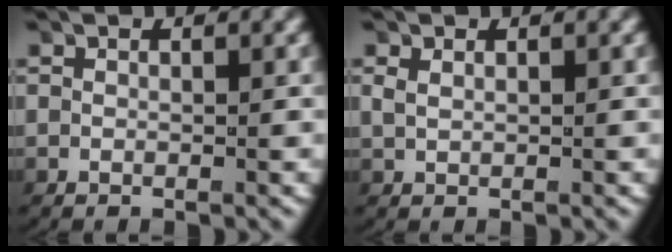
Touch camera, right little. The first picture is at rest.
{"total": 0.9, "force": [0.4, 0.6, 0.6], "torque": [-0.013, 0.002, 0.011]}